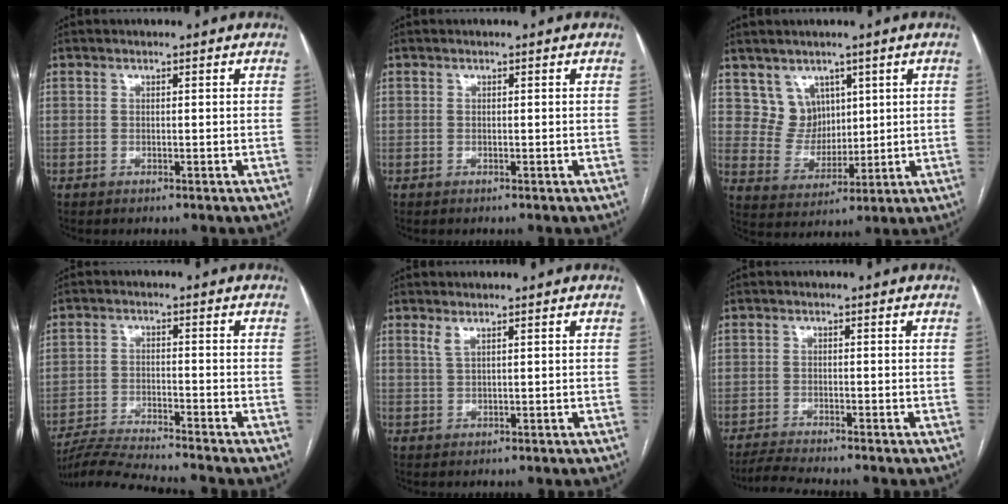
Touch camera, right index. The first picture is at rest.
{"total": 0.0}
{"total": 6.1, "force": [3.4, 5.0, 0.9], "torque": [-0.021, 0.009, 0.076]}
{"total": 9.1, "force": [-8.7, -1.3, 2.6], "torque": [-0.040, -0.012, -0.150]}
{"total": 1.5, "force": [1.0, 0.2, 1.1], "torque": [-0.032, 0.003, 0.025]}
{"total": 3.4, "force": [-3.2, -0.6, 1.1], "torque": [-0.021, -0.018, -0.054]}